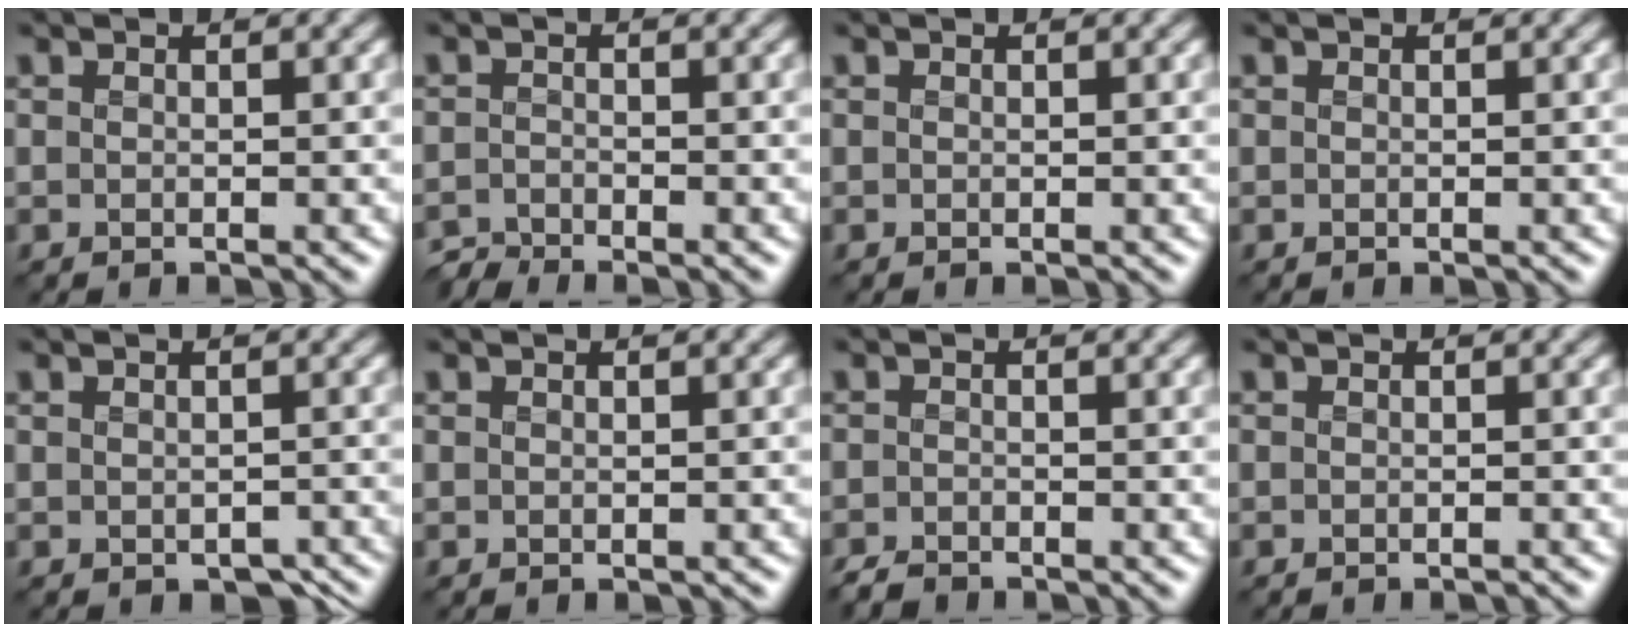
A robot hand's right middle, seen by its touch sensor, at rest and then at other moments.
{"total": 2.1, "force": [-2.1, -0.1, -0.2], "torque": [0.005, -0.005, -0.045]}
{"total": 0.0}
{"total": 0.0}
{"total": 2.6, "force": [-1.5, 1.5, 1.5], "torque": [-0.014, -0.016, -0.011]}
{"total": 0.0}
{"total": 1.8, "force": [-1.7, 0.3, 0.2], "torque": [-0.004, -0.007, -0.035]}
{"total": 0.7, "force": [-0.7, 0.0, 0.0], "torque": [0.000, -0.006, -0.014]}